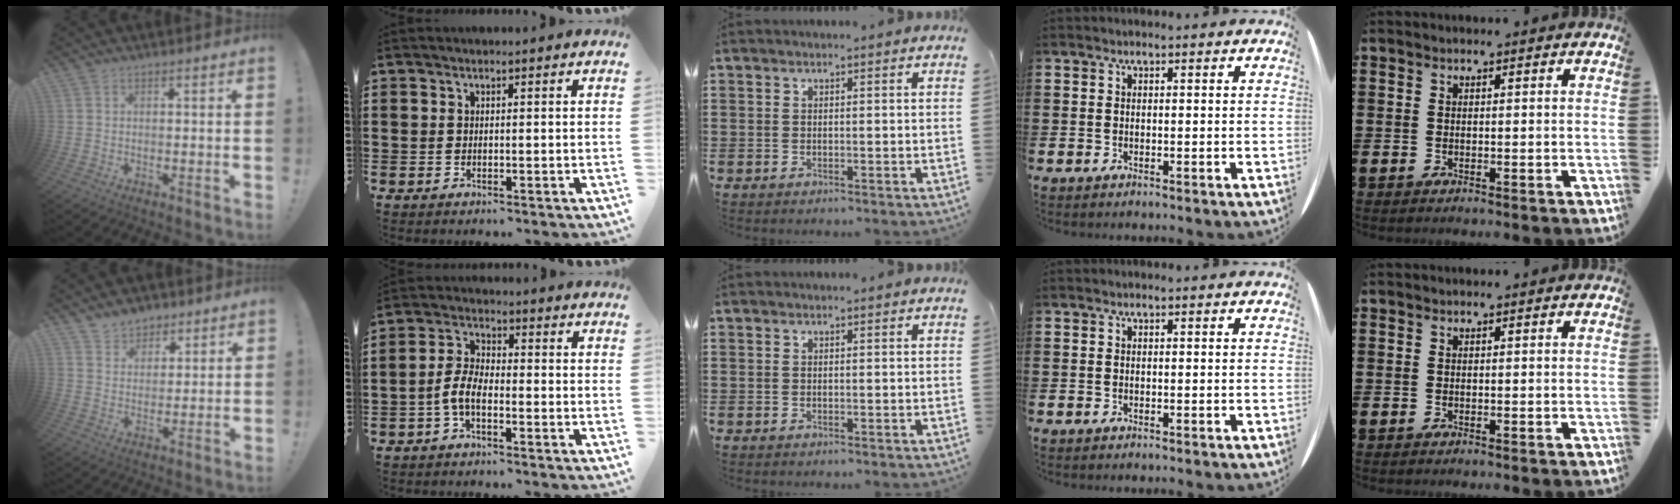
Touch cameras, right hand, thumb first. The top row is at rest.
{"thumb": {"total": 6.4, "force": [4.9, 4.1, 0.5], "torque": [-0.003, -0.036, 0.095]}, "index": {"total": 4.8, "force": [-2.1, 1.9, 3.8], "torque": [-0.094, 0.000, -0.046]}}